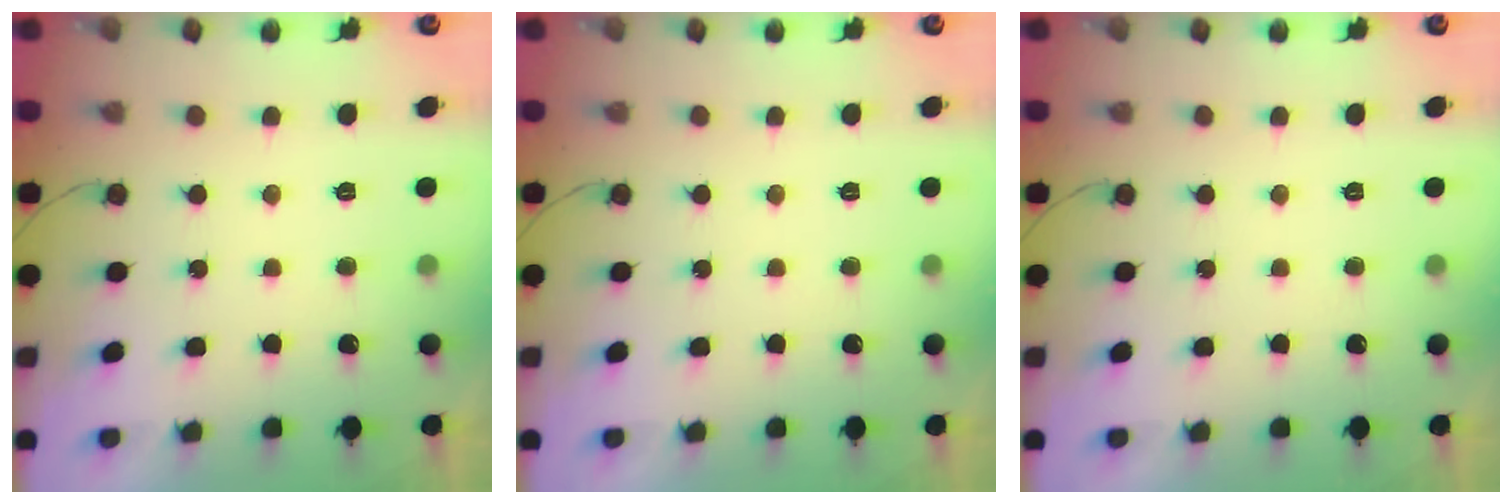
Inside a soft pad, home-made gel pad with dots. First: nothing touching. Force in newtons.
{"total": 0.0}
{"total": 0.0}